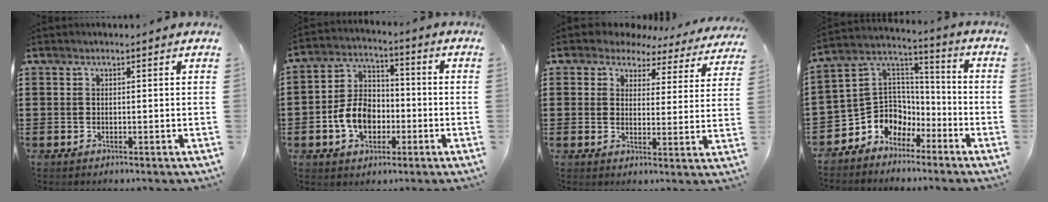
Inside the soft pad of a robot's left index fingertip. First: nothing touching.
{"total": 8.4, "force": [-2.7, 6.0, 5.2], "torque": [-0.128, 0.011, -0.057]}
{"total": 3.8, "force": [3.4, 1.7, 0.5], "torque": [-0.034, -0.018, 0.056]}
{"total": 7.4, "force": [-3.9, 6.3, 0.1], "torque": [-0.034, -0.008, -0.073]}